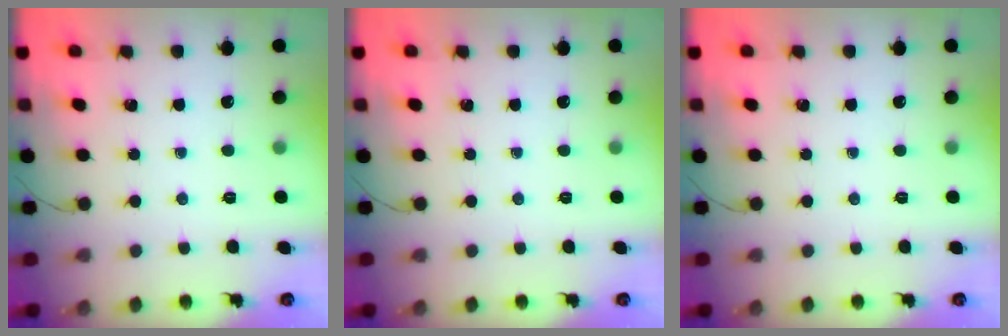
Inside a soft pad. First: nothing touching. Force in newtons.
{"total": 0.0}
{"total": 0.0}